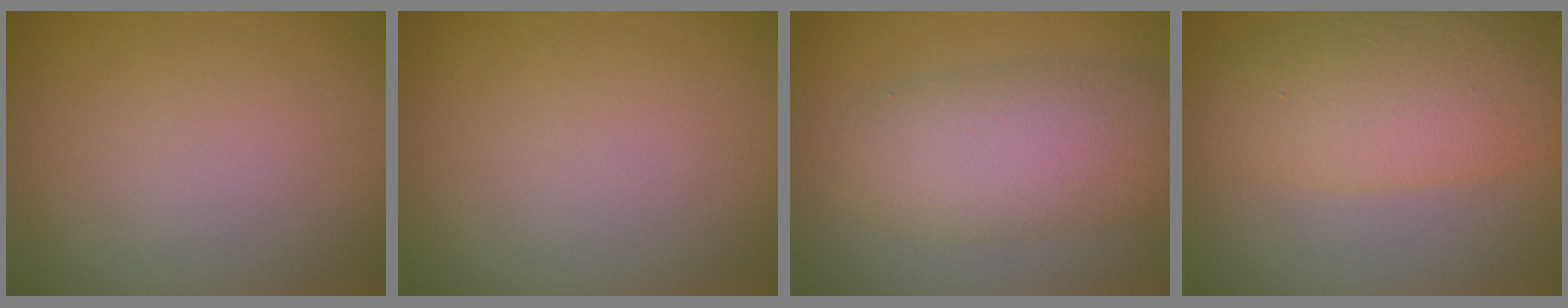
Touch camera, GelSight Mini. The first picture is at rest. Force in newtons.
{"total": 0.0}
{"total": 6.4, "press": 6.4, "slide": 0.5}
{"total": 7.8, "press": 7.8, "slide": 0.1}